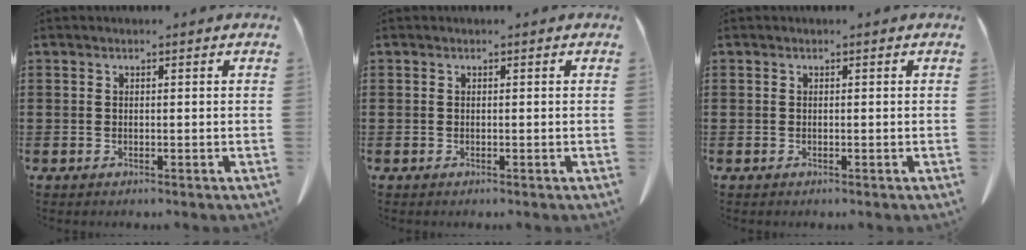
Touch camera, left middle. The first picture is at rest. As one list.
[{"total": 0.0}, {"total": 0.0}]